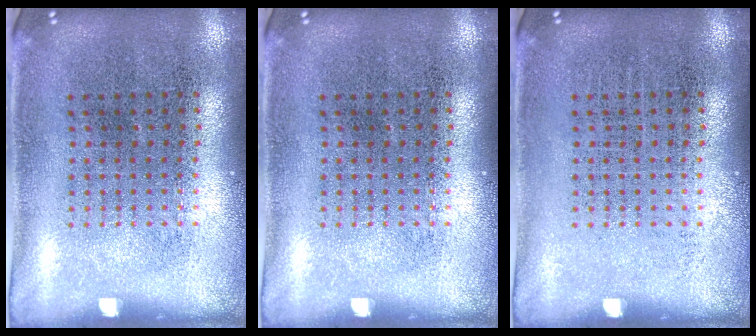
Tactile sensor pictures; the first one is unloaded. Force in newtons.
{"total": 0.0}
{"total": 0.0}